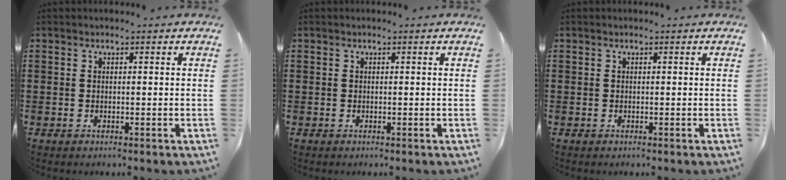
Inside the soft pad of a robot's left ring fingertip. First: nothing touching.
{"total": 0.0}
{"total": 0.0}